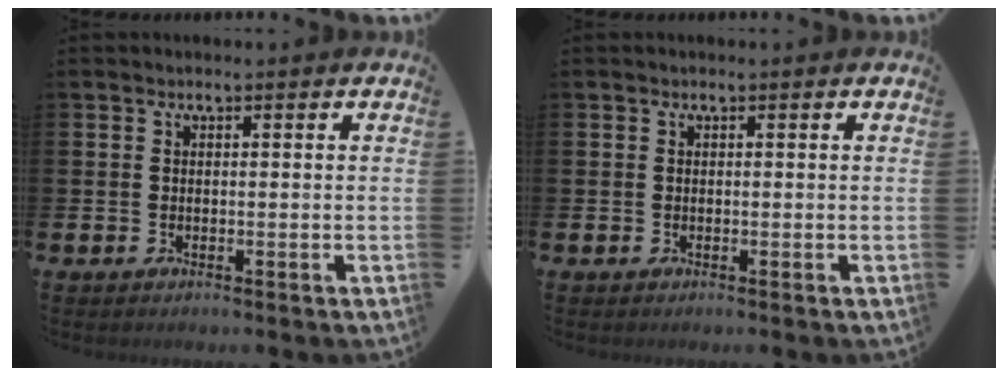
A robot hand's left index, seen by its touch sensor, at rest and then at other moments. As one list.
[{"total": 0.0}]